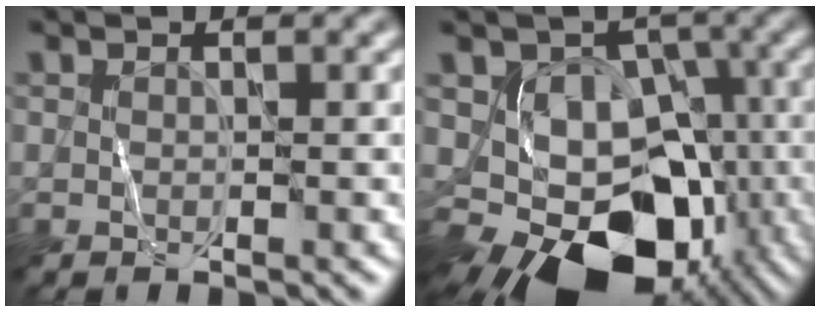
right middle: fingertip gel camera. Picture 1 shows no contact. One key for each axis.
{"total": 11.1, "fx": -4.1, "fy": 7.9, "fz": 6.6, "tx": -0.084, "ty": -0.011, "tz": -0.064}